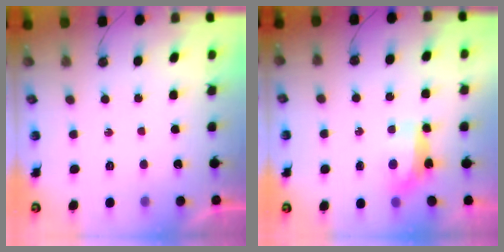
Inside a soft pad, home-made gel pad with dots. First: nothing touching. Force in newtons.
{"total": 6.9, "press": 6.9, "slide": 0.5}